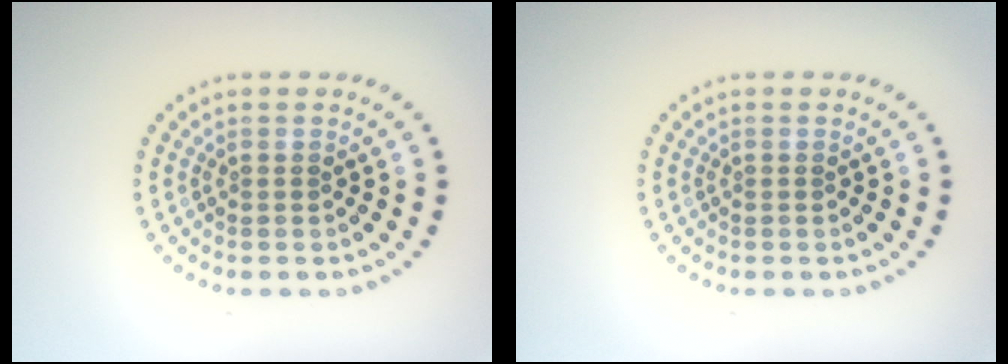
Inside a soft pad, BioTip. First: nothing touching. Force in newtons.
{"total": 0.0}